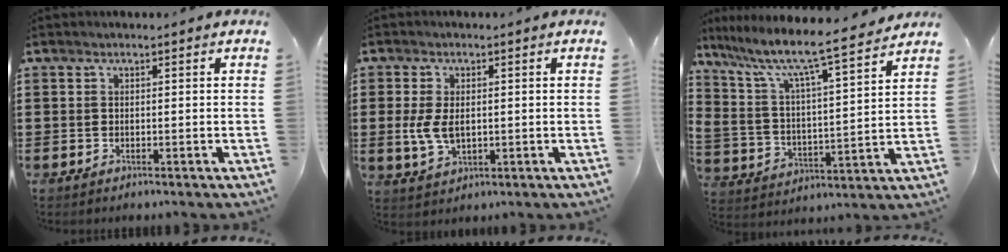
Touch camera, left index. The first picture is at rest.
{"total": 4.8, "force": [0.0, 2.9, 3.9], "torque": [-0.097, 0.000, -0.006]}
{"total": 8.2, "force": [6.5, 1.6, 4.7], "torque": [-0.118, -0.050, 0.105]}